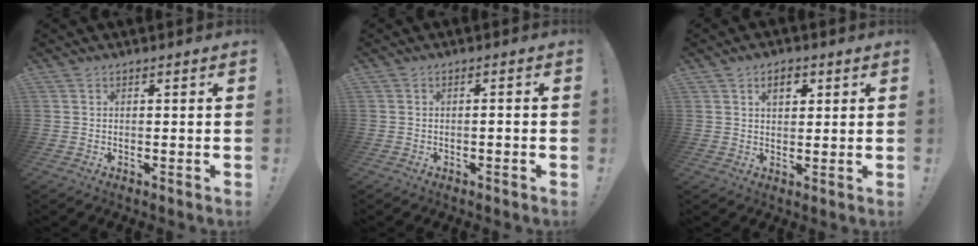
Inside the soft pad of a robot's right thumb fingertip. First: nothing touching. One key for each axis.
{"total": 1.2, "fx": -0.8, "fy": -0.1, "fz": 0.8, "tx": -0.013, "ty": -0.001, "tz": -0.015}
{"total": 4.9, "fx": 2.2, "fy": 2.8, "fz": 3.3, "tx": -0.040, "ty": -0.002, "tz": 0.034}